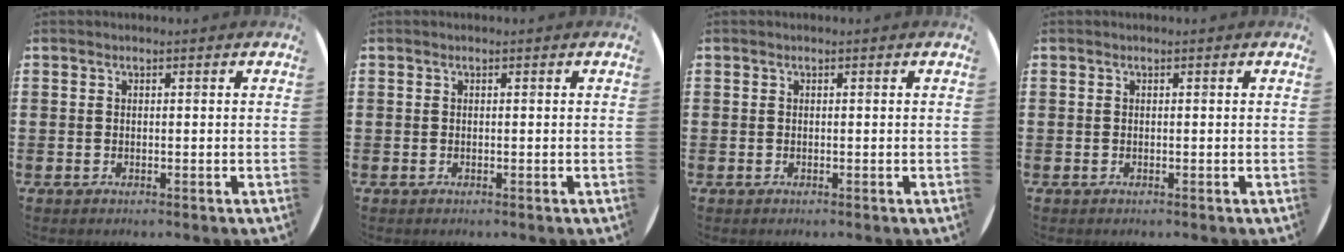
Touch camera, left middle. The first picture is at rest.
{"total": 0.0}
{"total": 0.0}
{"total": 0.0}